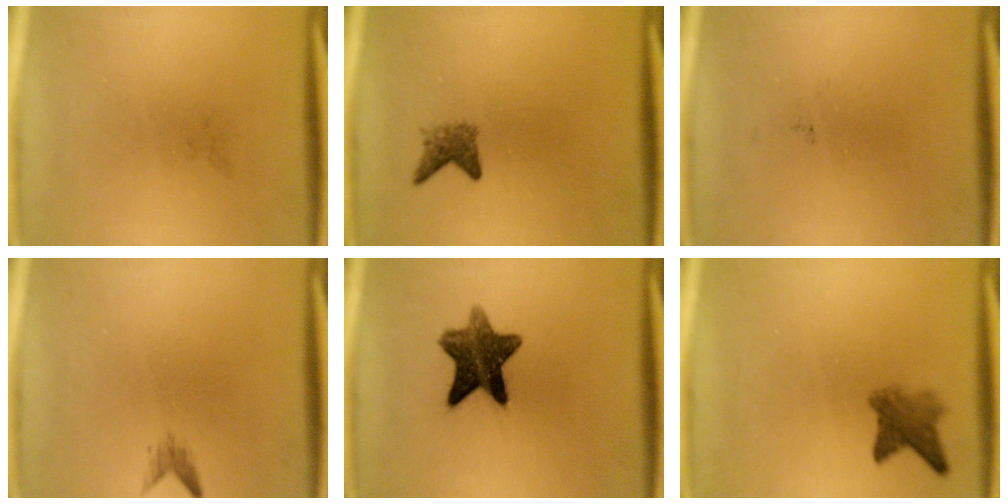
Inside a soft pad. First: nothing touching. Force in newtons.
{"total": 2.2}
{"total": 0.0}
{"total": 1.1}
{"total": 10.1}
{"total": 3.7}